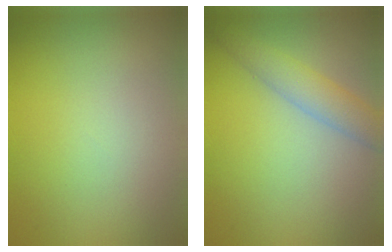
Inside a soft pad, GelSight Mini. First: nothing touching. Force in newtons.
{"total": 3.2, "press": 3.2, "slide": 0.1}